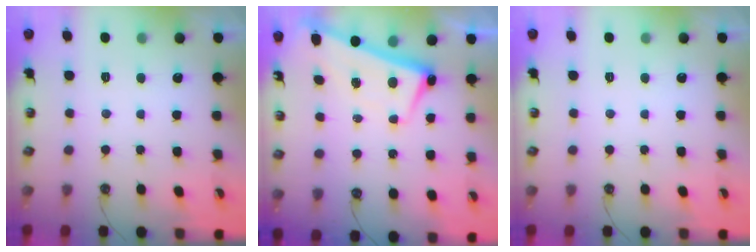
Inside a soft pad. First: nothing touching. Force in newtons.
{"total": 2.6, "press": 2.6, "slide": 0.3}
{"total": 0.0}